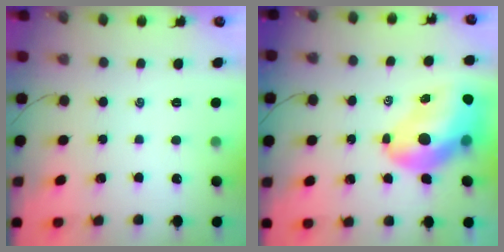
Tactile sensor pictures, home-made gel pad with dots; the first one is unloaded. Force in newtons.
{"total": 15.6, "press": 15.0, "slide": 4.5}